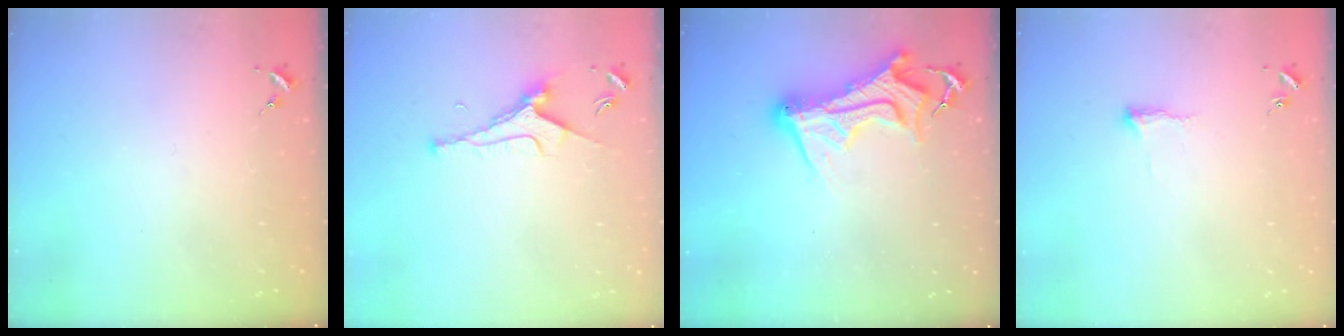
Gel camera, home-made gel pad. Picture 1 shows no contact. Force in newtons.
{"total": 5.4, "press": 5.3, "slide": 0.8}
{"total": 15.8, "press": 15.7, "slide": 1.6}
{"total": 6.4, "press": 6.3, "slide": 0.8}